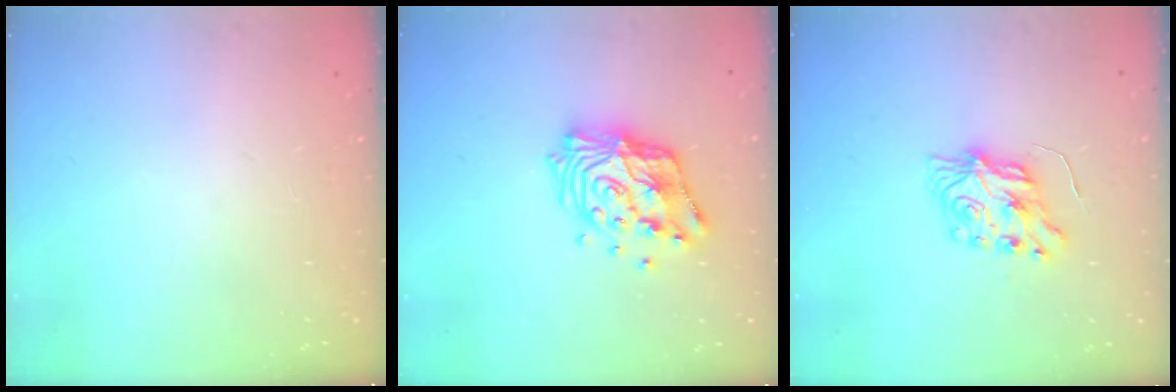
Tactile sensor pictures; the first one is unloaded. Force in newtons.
{"total": 15.7, "press": 15.7, "slide": 1.4}
{"total": 7.3, "press": 7.3, "slide": 0.2}